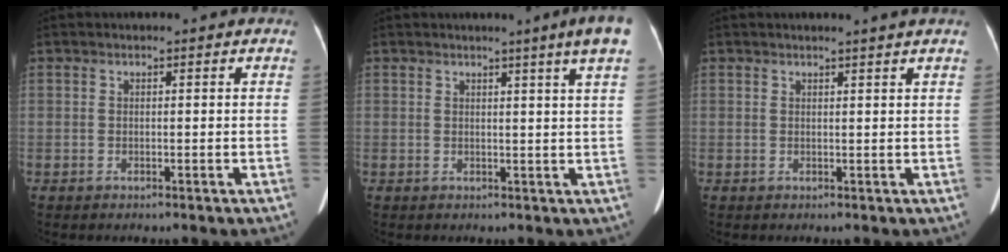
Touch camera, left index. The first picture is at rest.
{"total": 4.6, "force": [3.1, -1.0, 3.3], "torque": [-0.047, -0.007, 0.029]}
{"total": 2.2, "force": [2.0, -0.7, 0.8], "torque": [-0.018, -0.004, 0.027]}